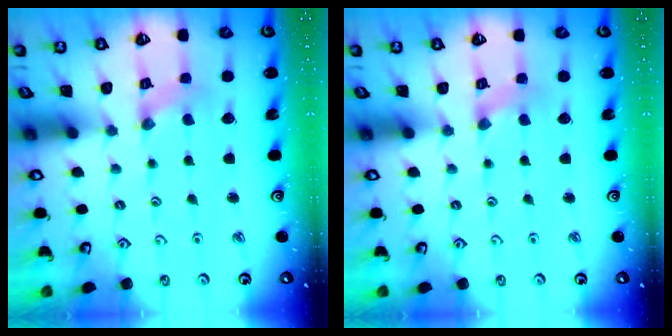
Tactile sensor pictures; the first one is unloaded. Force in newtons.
{"total": 0.0}